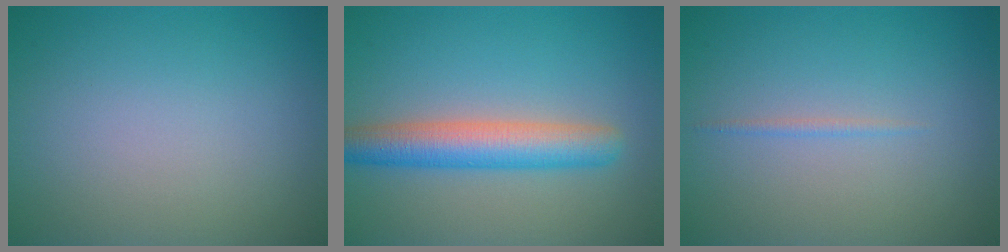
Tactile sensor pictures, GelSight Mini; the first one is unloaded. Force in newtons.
{"total": 5.1, "press": 5.1, "slide": 0.1}
{"total": 0.6, "press": 0.6, "slide": 0.1}